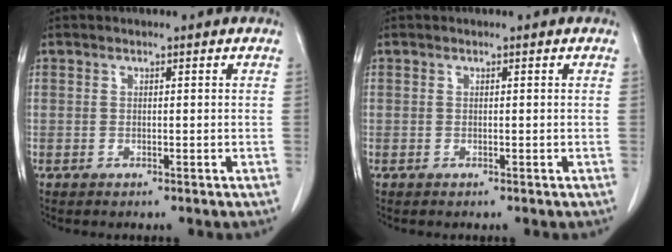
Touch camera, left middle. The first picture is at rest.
{"total": 0.0}